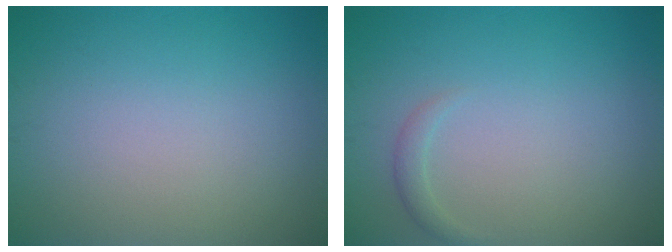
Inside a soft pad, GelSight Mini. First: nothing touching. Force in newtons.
{"total": 1.0, "press": 1.0, "slide": 0.0}